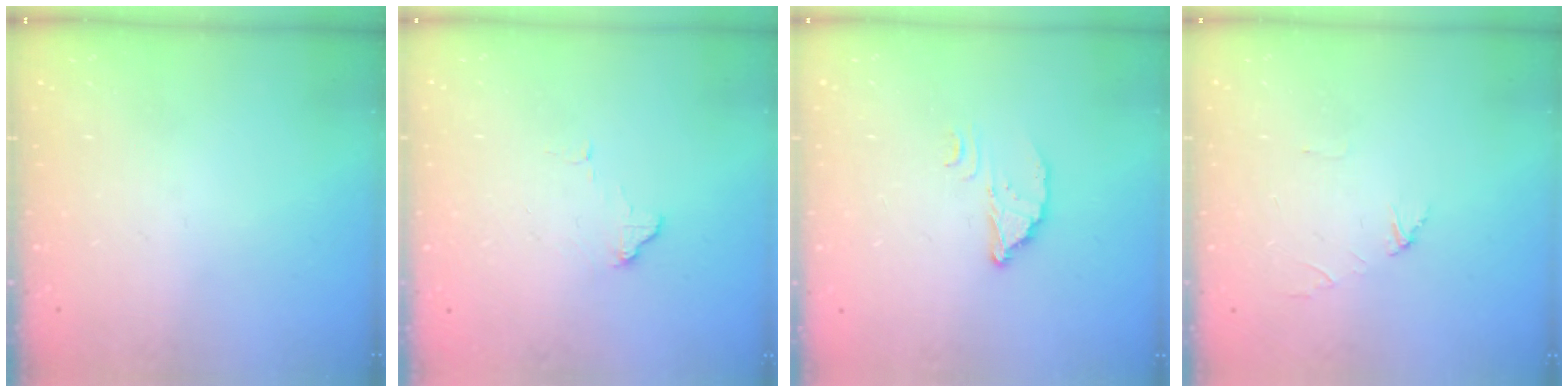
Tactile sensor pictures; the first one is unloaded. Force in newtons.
{"total": 7.1, "press": 7.1, "slide": 0.4}
{"total": 3.2, "press": 3.2, "slide": 0.2}
{"total": 2.7, "press": 2.7, "slide": 0.2}